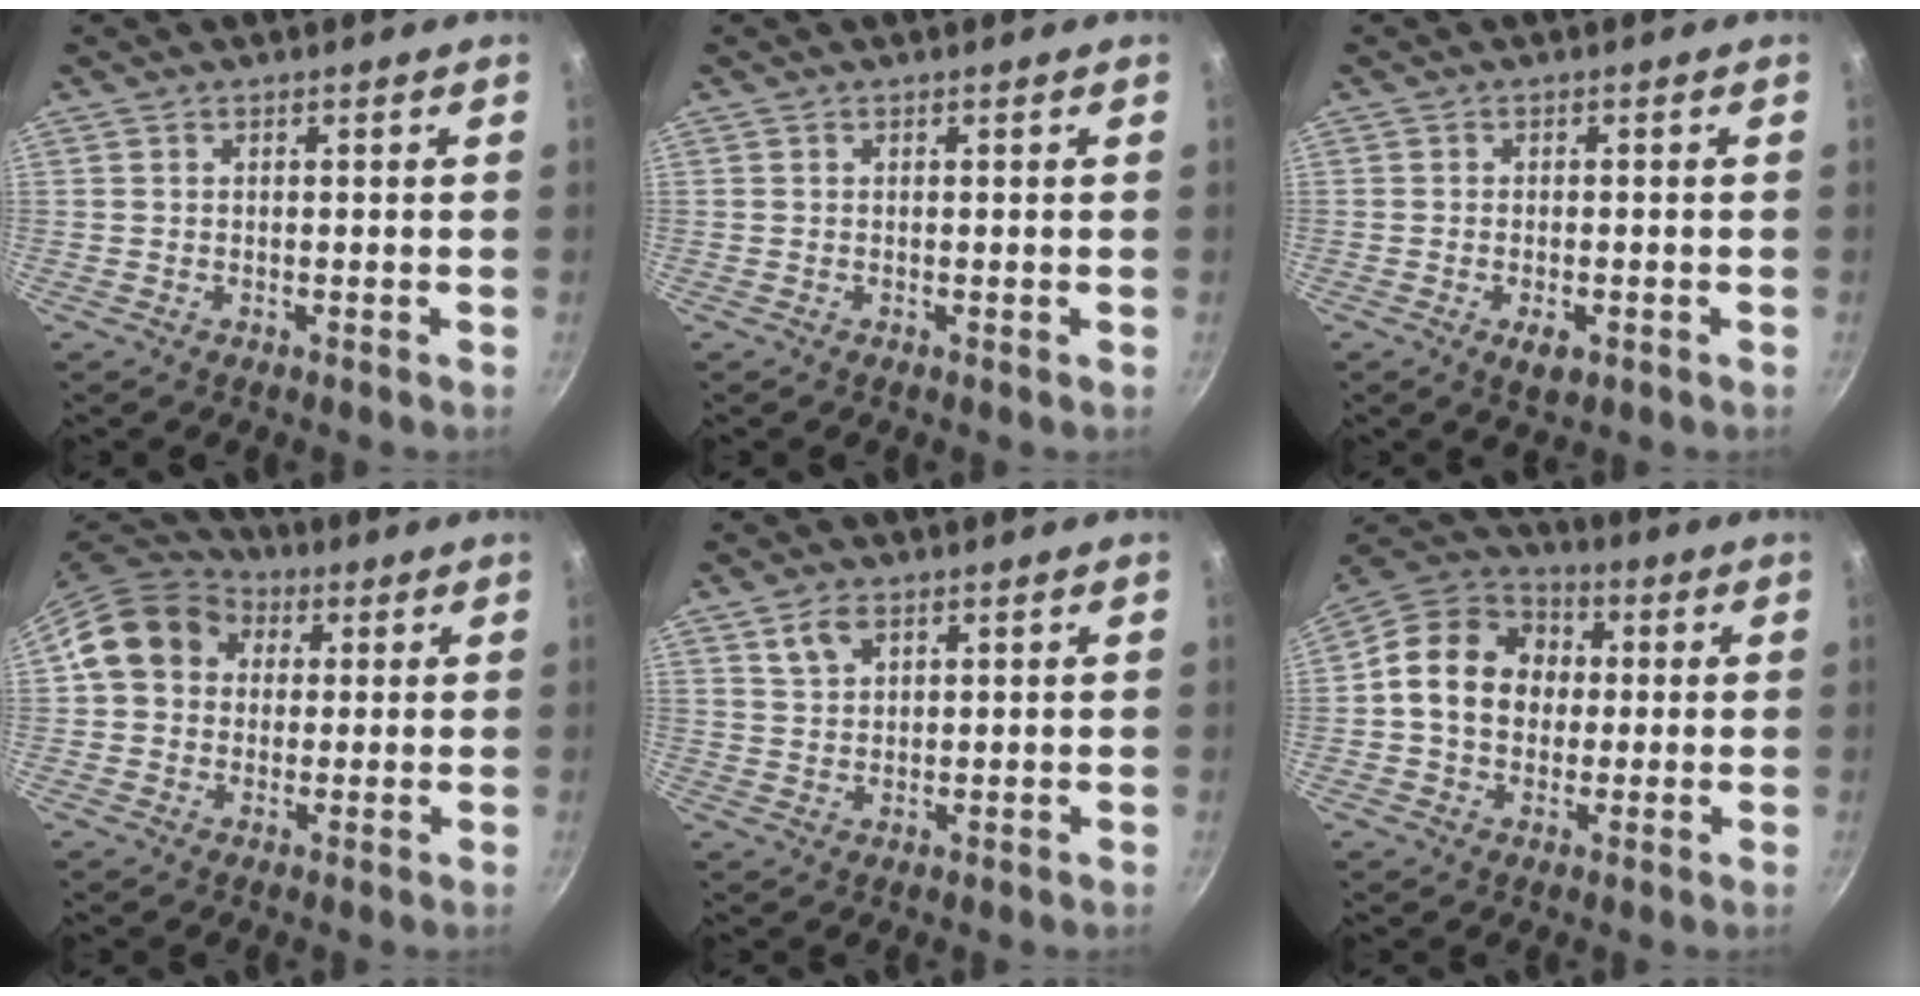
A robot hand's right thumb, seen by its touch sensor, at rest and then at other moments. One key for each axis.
{"total": 0.0}
{"total": 3.3, "fx": -1.3, "fy": 1.6, "fz": 2.5, "tx": -0.041, "ty": -0.001, "tz": -0.020}
{"total": 12.4, "fx": 2.9, "fy": 10.5, "fz": 5.9, "tx": -0.076, "ty": 0.023, "tz": 0.033}
{"total": 4.2, "fx": 2.3, "fy": 2.6, "fz": 2.4, "tx": -0.034, "ty": -0.005, "tz": 0.046}
{"total": 15.1, "fx": 1.2, "fy": 12.3, "fz": 8.6, "tx": -0.123, "ty": 0.029, "tz": 0.005}